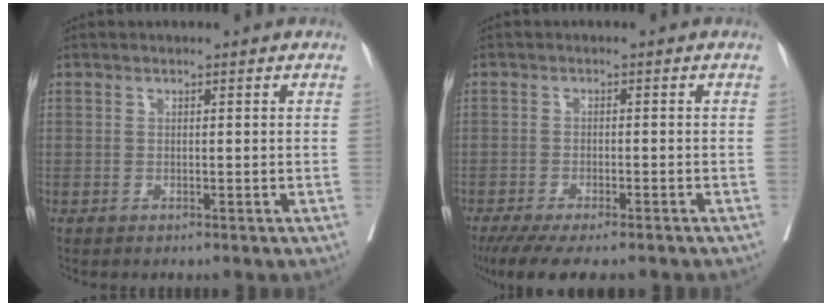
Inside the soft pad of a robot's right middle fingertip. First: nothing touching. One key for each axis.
{"total": 11.0, "fx": -9.0, "fy": 2.5, "fz": 5.9, "tx": -0.087, "ty": -0.018, "tz": -0.132}